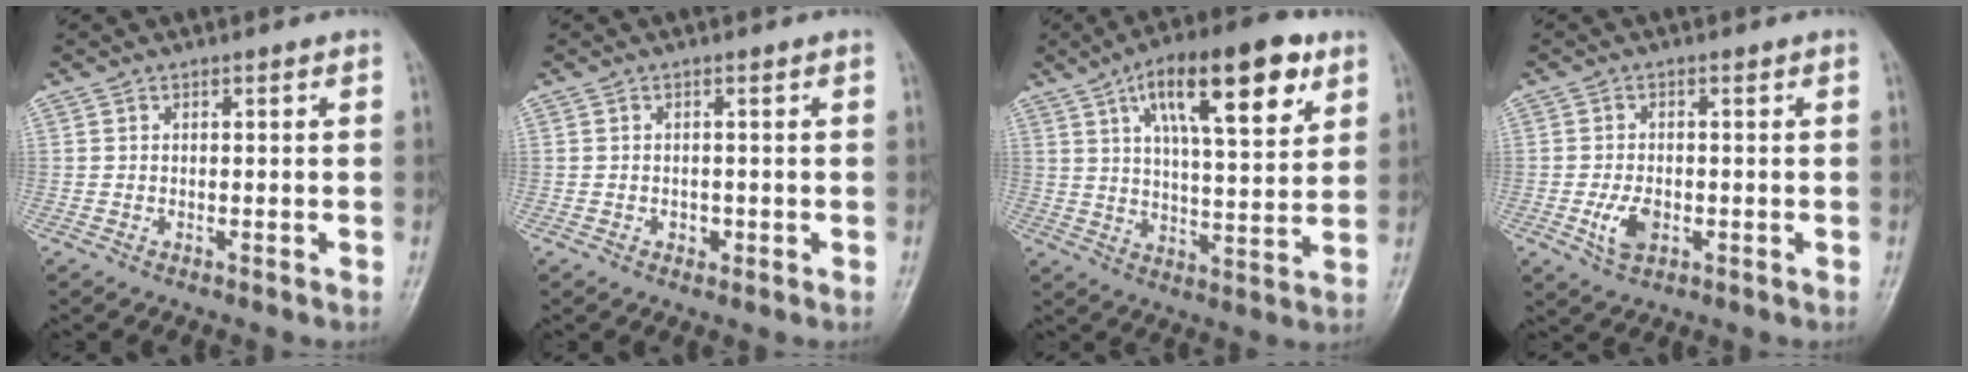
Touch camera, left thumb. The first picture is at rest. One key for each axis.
{"total": 1.2, "fx": -0.3, "fy": 1.0, "fz": 0.6, "tx": -0.005, "ty": 0.002, "tz": -0.002}
{"total": 18.6, "fx": 8.9, "fy": 6.4, "fz": 15.1, "tx": -0.207, "ty": -0.022, "tz": 0.140}
{"total": 4.6, "fx": -1.1, "fy": 2.9, "fz": 3.4, "tx": -0.064, "ty": -0.003, "tz": -0.017}